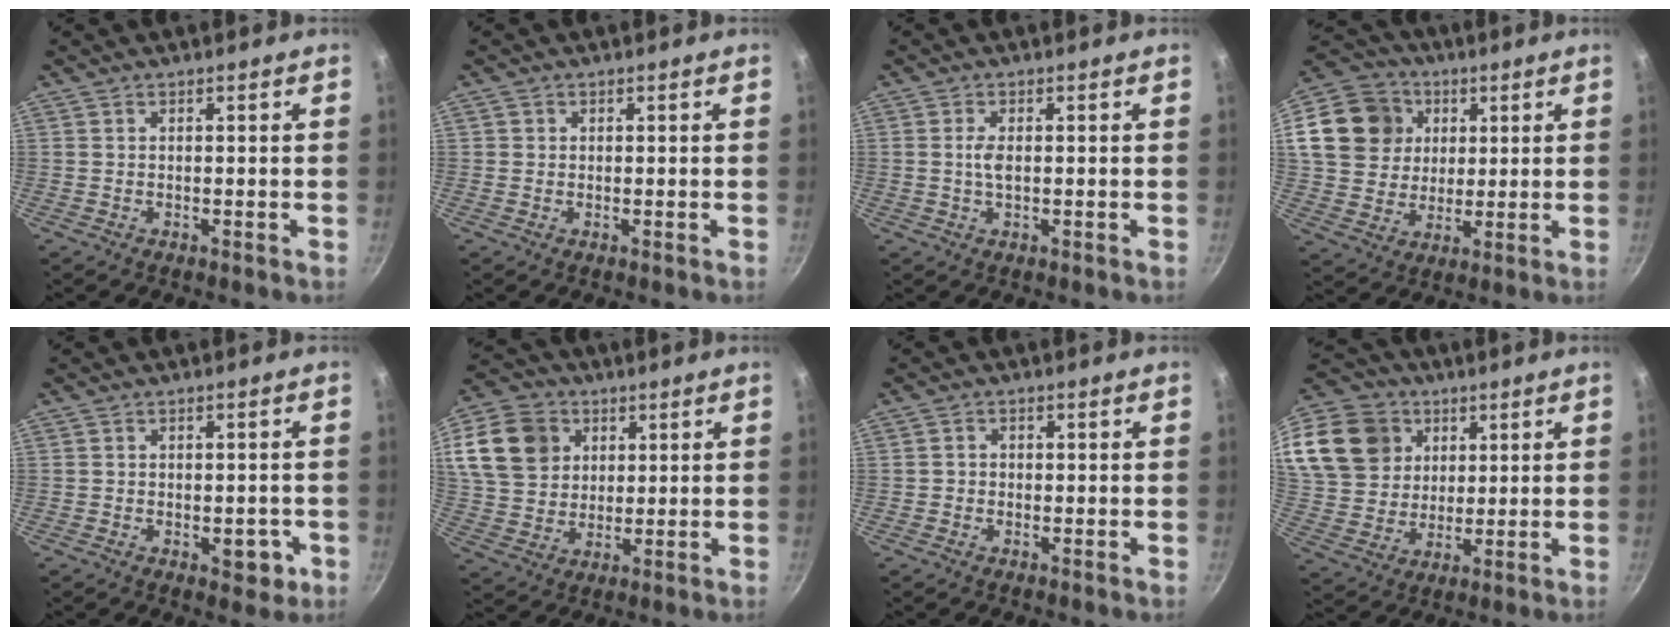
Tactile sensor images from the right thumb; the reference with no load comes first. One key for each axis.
{"total": 0.9, "fx": 0.1, "fy": 0.9, "fz": 0.1, "tx": 0.004, "ty": 0.002, "tz": 0.000}
{"total": 2.5, "fx": 0.1, "fy": 1.2, "fz": 2.2, "tx": -0.046, "ty": 0.002, "tz": 0.001}
{"total": 17.9, "fx": 4.7, "fy": 15.3, "fz": 7.9, "tx": -0.149, "ty": 0.019, "tz": 0.084}
{"total": 4.7, "fx": -1.4, "fy": 2.9, "fz": 3.4, "tx": -0.013, "ty": 0.007, "tz": -0.015}
{"total": 18.2, "fx": 6.5, "fy": 14.5, "fz": 8.8, "tx": -0.170, "ty": 0.005, "tz": 0.124}
{"total": 1.4, "fx": -0.3, "fy": 1.3, "fz": 0.4, "tx": -0.002, "ty": 0.002, "tz": -0.008}
{"total": 20.5, "fx": 7.8, "fy": 16.5, "fz": 9.3, "tx": -0.185, "ty": 0.006, "tz": 0.154}